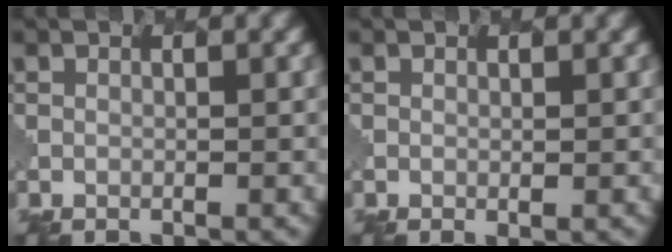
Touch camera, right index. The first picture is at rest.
{"total": 0.6, "force": [0.1, 0.1, 0.6], "torque": [-0.009, -0.006, 0.005]}